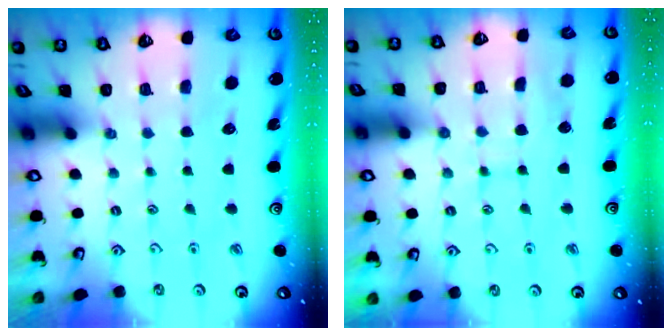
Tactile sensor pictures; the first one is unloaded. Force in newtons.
{"total": 4.6, "press": 4.5, "slide": 0.5}